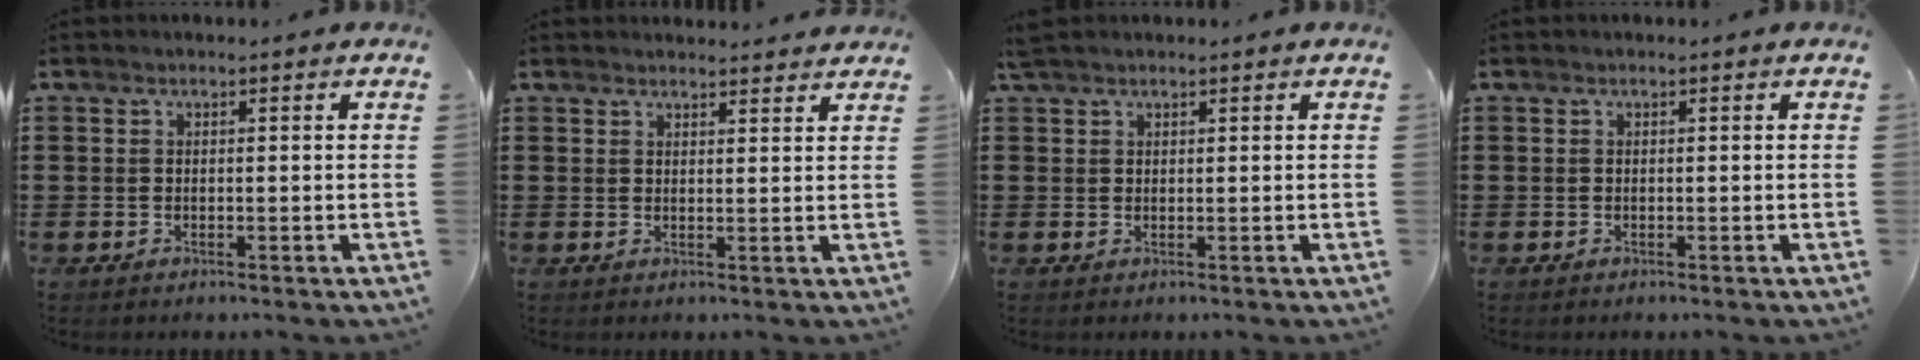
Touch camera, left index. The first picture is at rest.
{"total": 1.9, "force": [1.9, 0.1, 0.1], "torque": [-0.006, 0.001, 0.037]}
{"total": 1.3, "force": [1.1, 0.5, 0.5], "torque": [-0.013, 0.003, 0.021]}
{"total": 0.0}